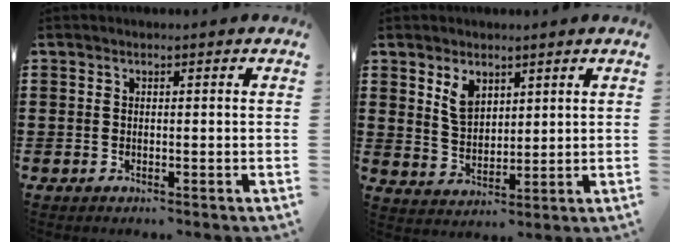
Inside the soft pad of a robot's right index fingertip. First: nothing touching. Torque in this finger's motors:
{"motor_torque": [1.03, 1.01, 0.10, 0.10]}